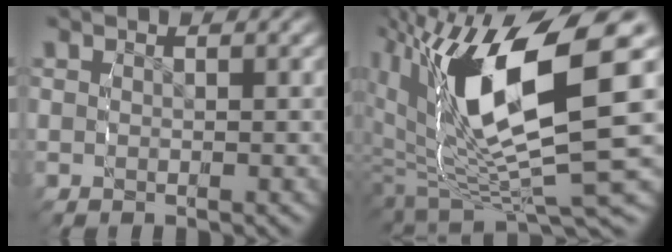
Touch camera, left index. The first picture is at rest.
{"total": 16.2, "force": [1.1, 8.8, 13.5], "torque": [-0.253, -0.013, 0.029]}